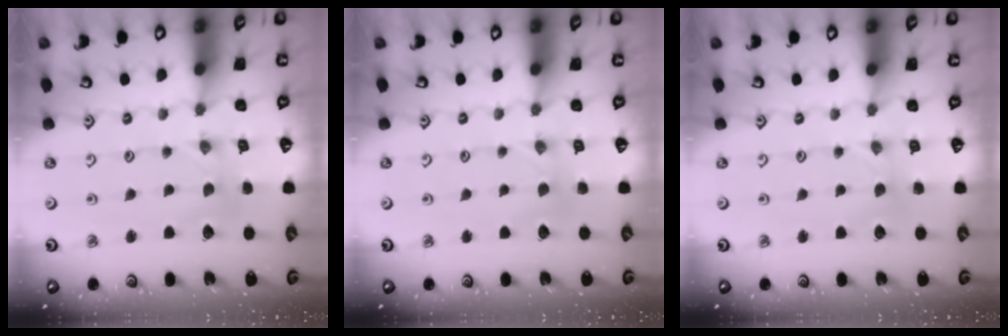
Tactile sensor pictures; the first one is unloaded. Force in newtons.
{"total": 2.5, "press": 2.5, "slide": 0.4}
{"total": 0.6, "press": 0.6, "slide": 0.2}